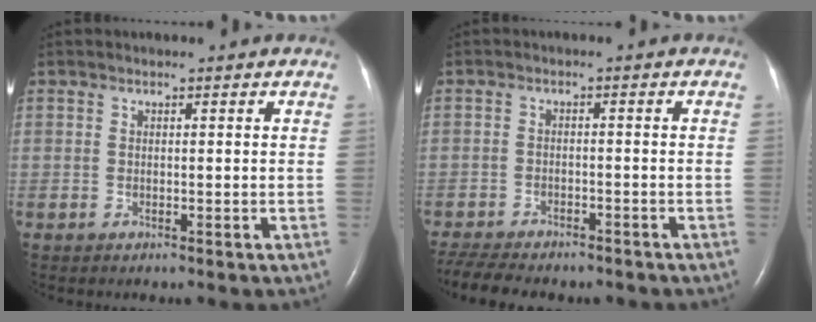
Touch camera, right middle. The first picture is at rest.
{"total": 10.9, "force": [-9.3, 3.2, 4.6], "torque": [-0.090, -0.002, -0.135]}